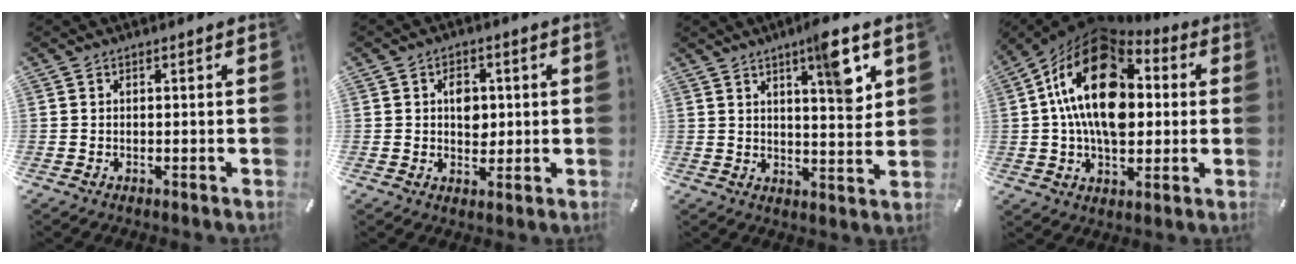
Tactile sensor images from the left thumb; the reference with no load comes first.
{"total": 5.1, "force": [0.7, 3.9, 3.2], "torque": [-0.027, -0.007, 0.004]}
{"total": 9.8, "force": [5.3, 2.1, 8.0], "torque": [-0.093, -0.041, 0.076]}
{"total": 22.8, "force": [3.0, 14.9, 17.0], "torque": [-0.322, 0.002, 0.047]}